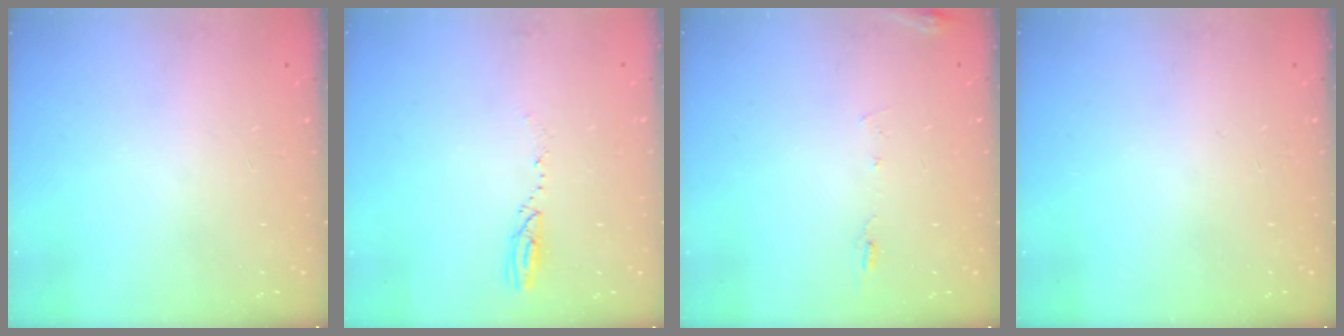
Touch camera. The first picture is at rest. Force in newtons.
{"total": 3.4, "press": 3.4, "slide": 0.4}
{"total": 8.0, "press": 7.8, "slide": 1.8}
{"total": 0.0}